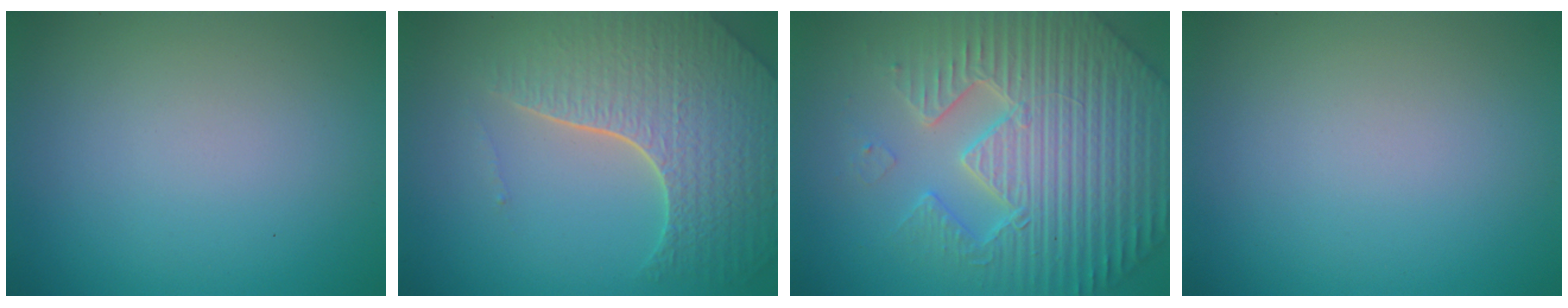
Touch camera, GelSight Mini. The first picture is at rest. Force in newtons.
{"total": 7.8, "press": 5.6, "slide": 5.5}
{"total": 7.7, "press": 7.4, "slide": 2.0}
{"total": 0.0}